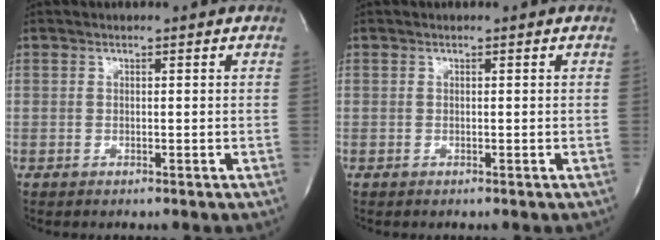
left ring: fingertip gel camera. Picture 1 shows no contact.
{"total": 0.0}